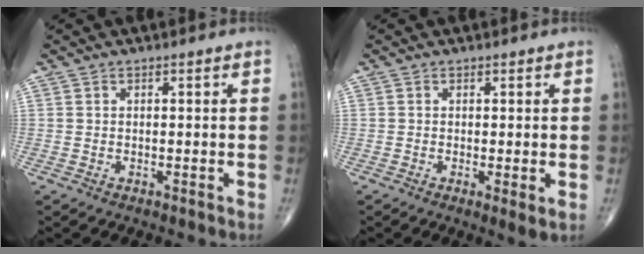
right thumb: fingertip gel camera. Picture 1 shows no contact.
{"total": 2.3, "force": [-0.2, 0.5, 2.3], "torque": [-0.042, -0.011, -0.007]}